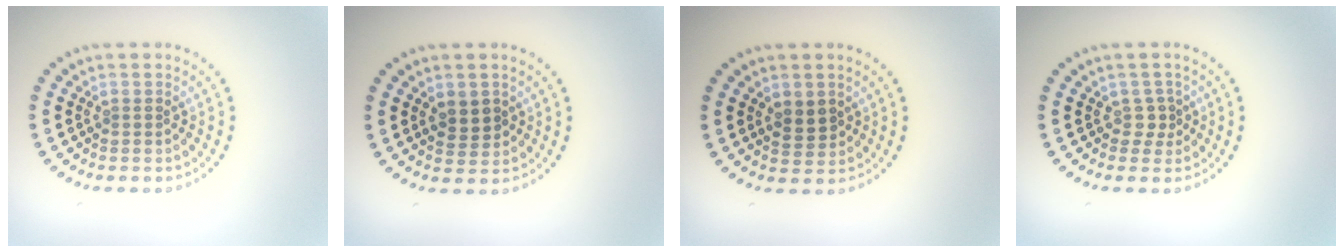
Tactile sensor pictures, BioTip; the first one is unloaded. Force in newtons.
{"total": 1.8, "press": 1.7, "slide": 0.5}
{"total": 2.1, "press": 2.0, "slide": 0.4}
{"total": 1.1, "press": 0.8, "slide": 0.8}